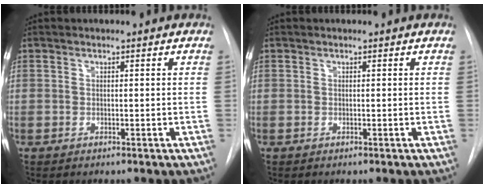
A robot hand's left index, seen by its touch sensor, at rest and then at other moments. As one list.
[{"total": 0.0}]